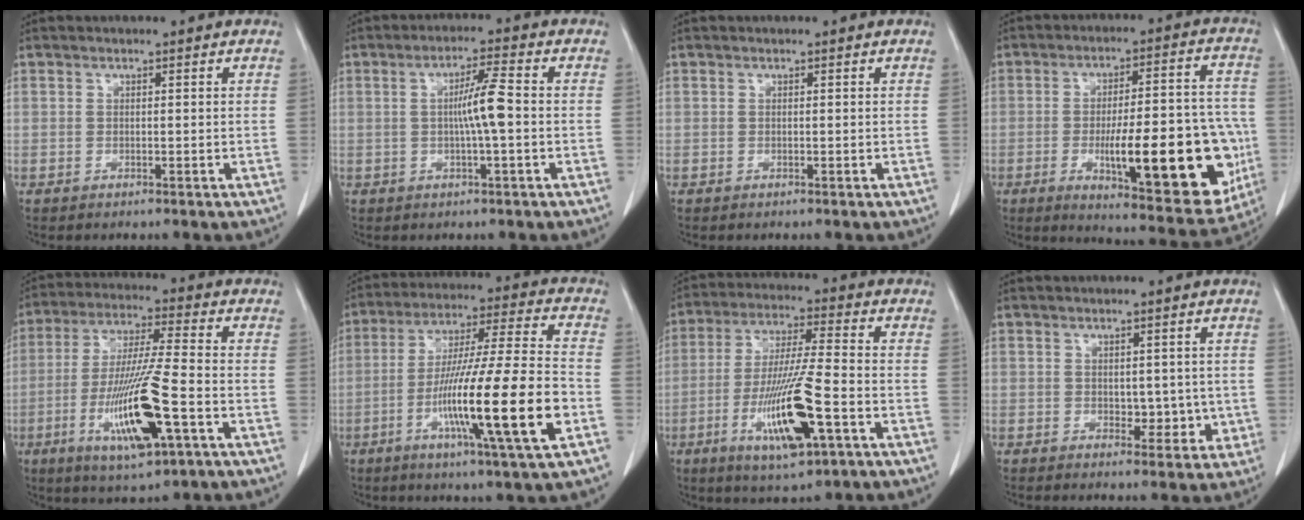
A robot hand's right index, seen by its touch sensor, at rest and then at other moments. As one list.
[{"total": 5.4, "force": [-0.2, -0.2, 5.4], "torque": [-0.093, 0.006, -0.002]}, {"total": 0.0}, {"total": 22.4, "force": [-5.4, 5.6, 21.0], "torque": [-0.235, 0.009, -0.054]}, {"total": 15.0, "force": [-5.1, 1.3, 14.0], "torque": [-0.275, -0.020, -0.084]}, {"total": 19.7, "force": [-6.0, -0.2, 18.7], "torque": [-0.324, -0.018, -0.103]}, {"total": 14.2, "force": [-5.0, 1.4, 13.2], "torque": [-0.255, -0.018, -0.083]}, {"total": 3.8, "force": [0.1, 2.5, 2.9], "torque": [-0.023, 0.000, 0.012]}]